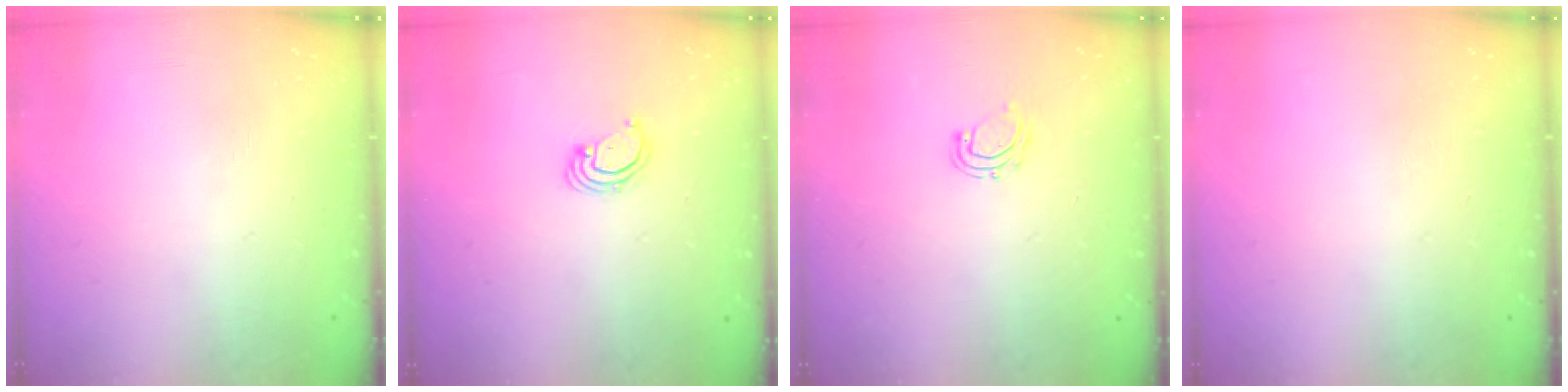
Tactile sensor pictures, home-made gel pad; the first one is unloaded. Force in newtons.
{"total": 2.5, "press": 2.5, "slide": 0.2}
{"total": 5.3, "press": 5.2, "slide": 1.0}
{"total": 0.0}